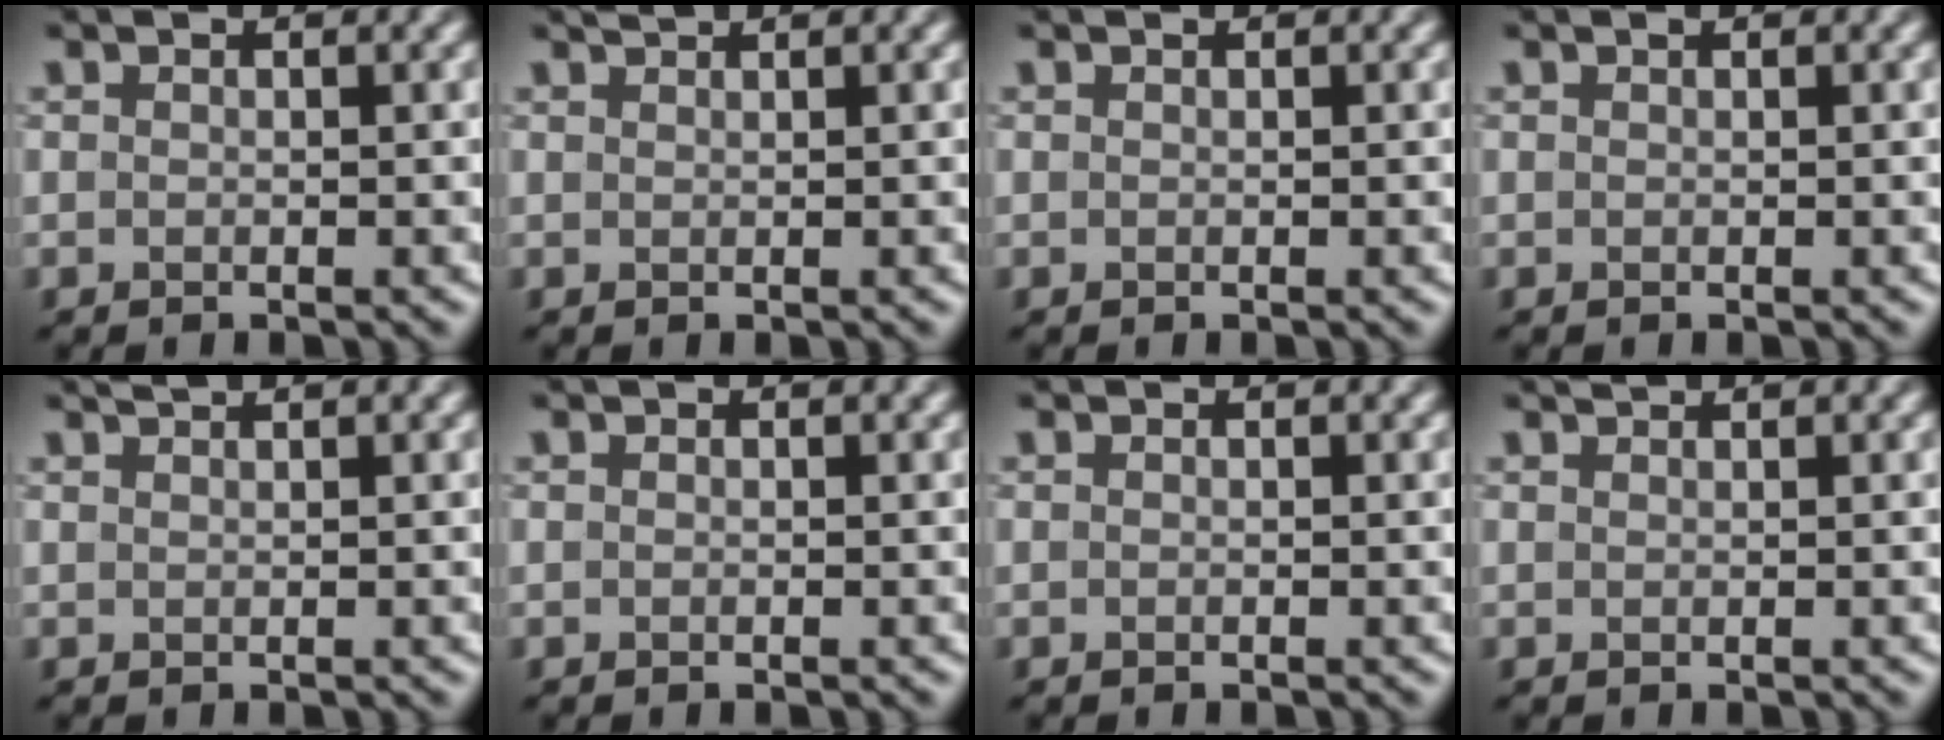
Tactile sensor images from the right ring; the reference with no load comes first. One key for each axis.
{"total": 0.9, "fx": 0.8, "fy": 0.0, "fz": 0.3, "tx": -0.011, "ty": 0.008, "tz": 0.015}
{"total": 0.0}
{"total": 0.0}
{"total": 1.0, "fx": 0.9, "fy": -0.1, "fz": 0.4, "tx": -0.012, "ty": 0.006, "tz": 0.016}
{"total": 0.0}
{"total": 0.0}
{"total": 0.6, "fx": 0.5, "fy": 0.0, "fz": 0.2, "tx": -0.007, "ty": 0.007, "tz": 0.009}